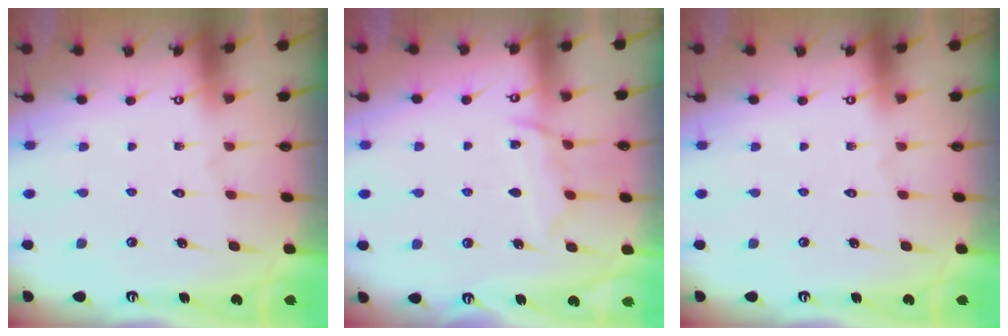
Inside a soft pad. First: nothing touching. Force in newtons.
{"total": 9.0, "press": 8.9, "slide": 1.0}
{"total": 0.0}